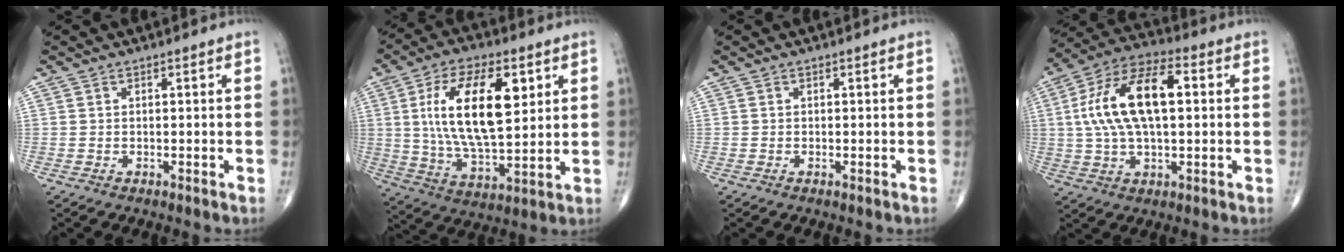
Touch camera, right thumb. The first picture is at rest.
{"total": 19.2, "force": [5.0, 8.5, 16.5], "torque": [-0.283, -0.014, 0.091]}
{"total": 0.0}
{"total": 16.9, "force": [2.3, 8.1, 14.7], "torque": [-0.280, 0.028, 0.038]}